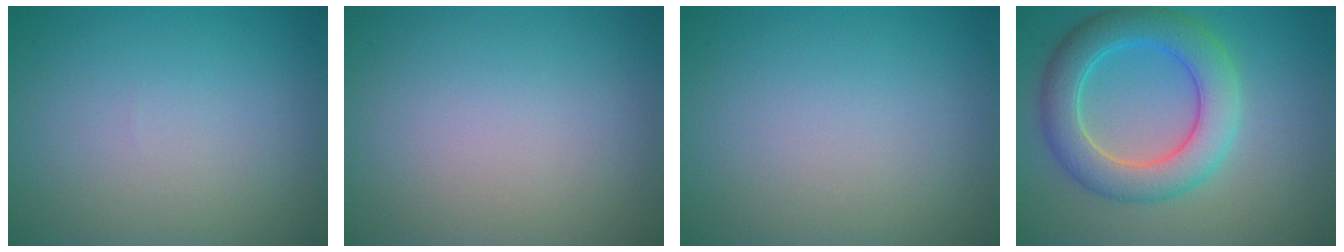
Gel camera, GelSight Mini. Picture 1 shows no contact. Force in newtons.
{"total": 0.0}
{"total": 0.0}
{"total": 6.3, "press": 6.3, "slide": 0.6}